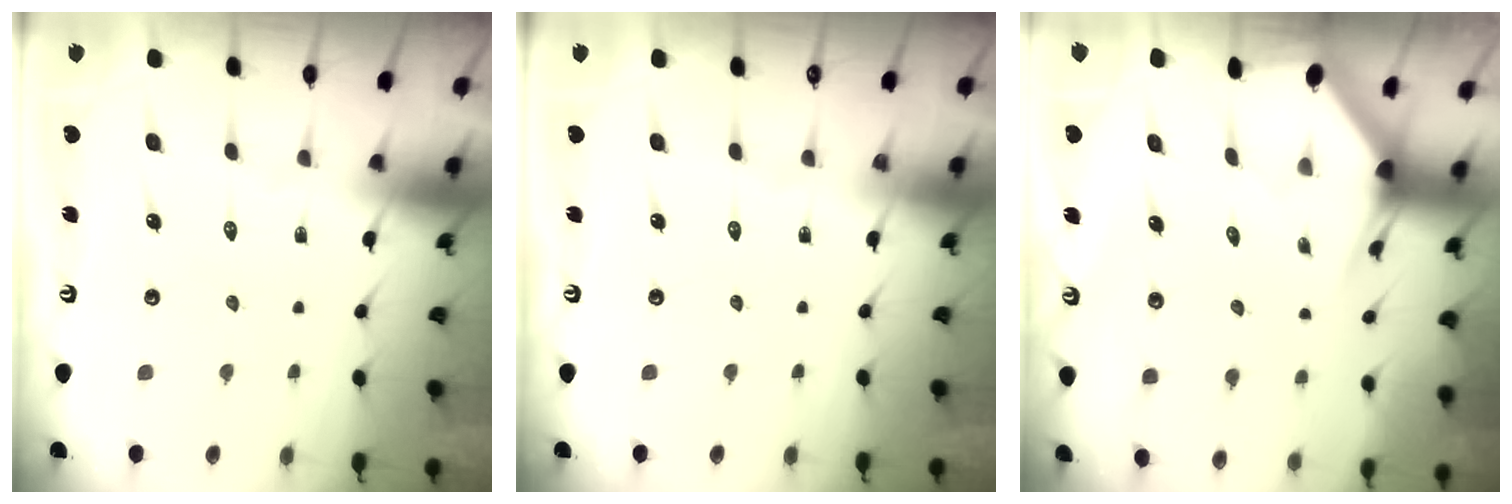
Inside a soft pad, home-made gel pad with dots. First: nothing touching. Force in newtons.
{"total": 0.0}
{"total": 3.0, "press": 3.0, "slide": 0.1}